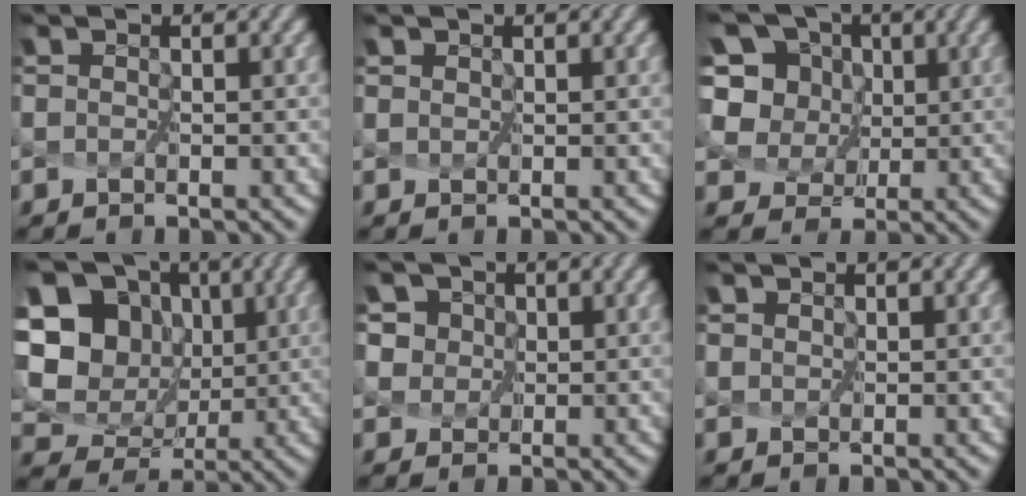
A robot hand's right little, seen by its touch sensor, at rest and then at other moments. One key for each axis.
{"total": 1.0, "fx": 0.5, "fy": 0.7, "fz": 0.4, "tx": -0.008, "ty": 0.006, "tz": 0.004}
{"total": 13.8, "fx": 6.6, "fy": 10.4, "fz": 6.2, "tx": -0.174, "ty": 0.048, "tz": 0.118}
{"total": 14.1, "fx": 4.4, "fy": 12.0, "fz": 6.0, "tx": -0.176, "ty": 0.024, "tz": 0.079}
{"total": 4.4, "fx": 1.2, "fy": 3.8, "fz": 1.8, "tx": -0.035, "ty": 0.029, "tz": 0.002}
{"total": 1.3, "fx": 0.7, "fy": 1.0, "fz": 0.6, "tx": -0.010, "ty": 0.009, "tz": 0.005}